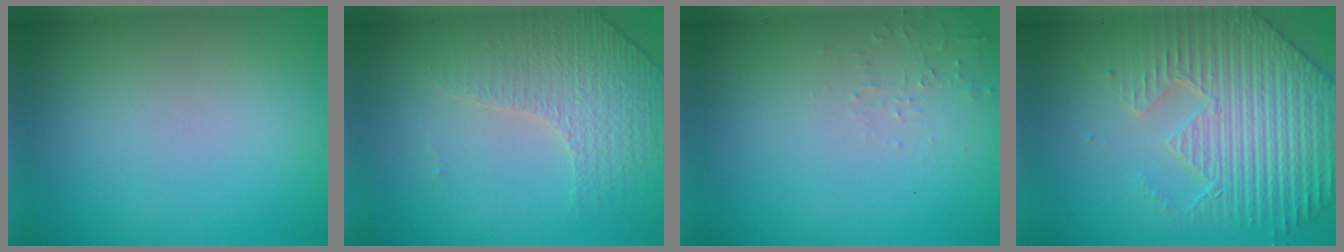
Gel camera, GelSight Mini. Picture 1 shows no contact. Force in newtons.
{"total": 4.2, "press": 2.9, "slide": 3.1}
{"total": 1.2, "press": 1.2, "slide": 0.3}
{"total": 6.6, "press": 5.7, "slide": 3.2}